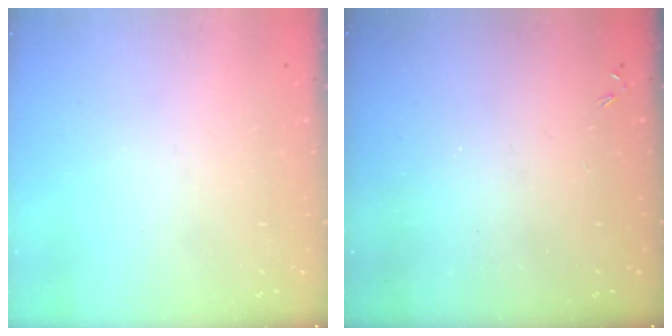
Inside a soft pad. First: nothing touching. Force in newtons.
{"total": 0.0}